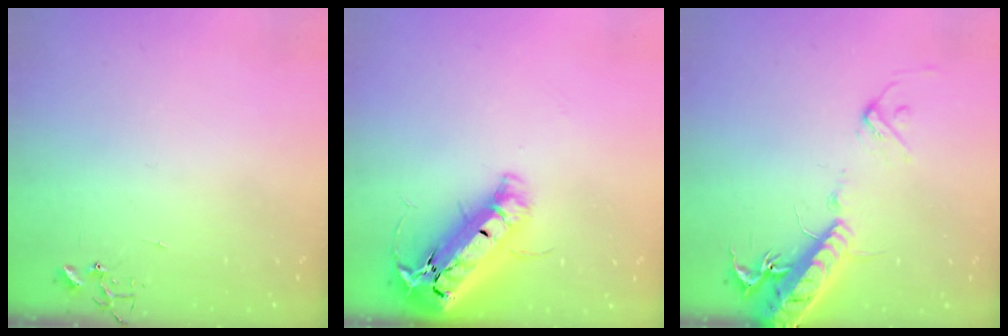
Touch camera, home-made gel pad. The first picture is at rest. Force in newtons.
{"total": 25.0, "press": 24.5, "slide": 4.9}
{"total": 17.9, "press": 17.6, "slide": 3.5}